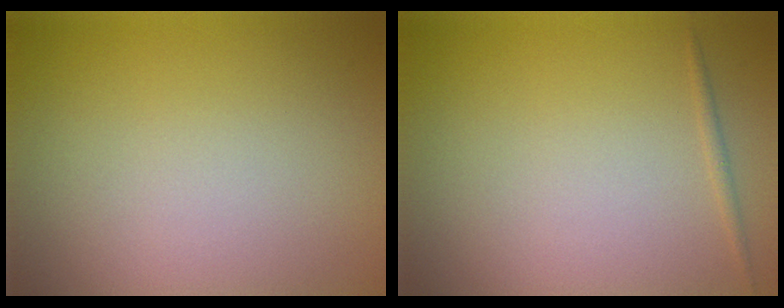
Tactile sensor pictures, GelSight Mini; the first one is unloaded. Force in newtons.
{"total": 0.6, "press": 0.6, "slide": 0.1}